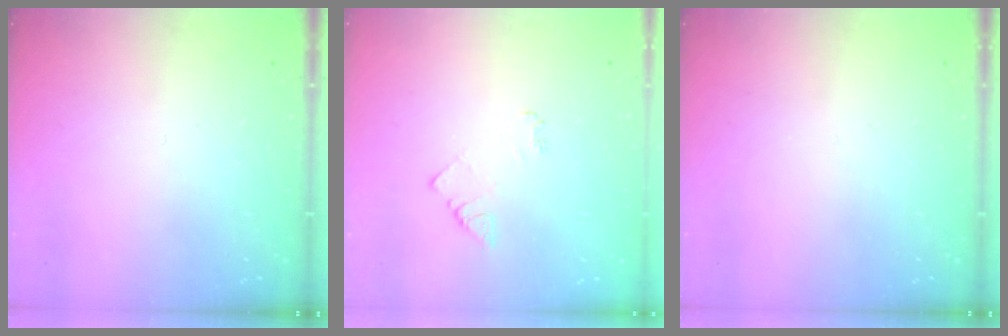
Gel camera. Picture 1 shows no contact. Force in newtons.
{"total": 3.8, "press": 3.7, "slide": 0.5}
{"total": 0.0}